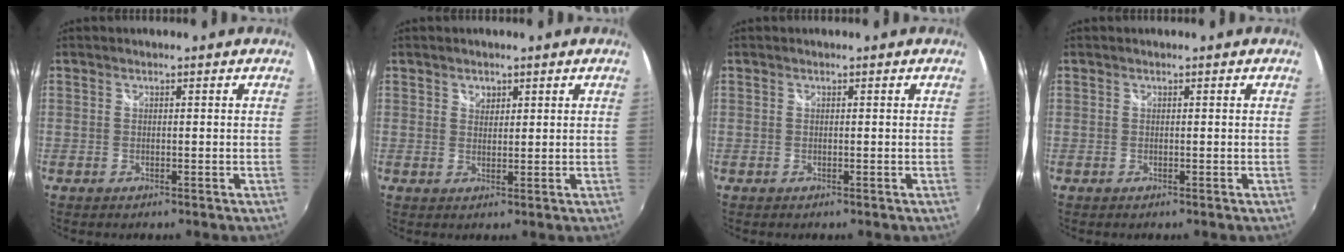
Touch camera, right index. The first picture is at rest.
{"total": 1.9, "force": [1.1, 1.5, 0.6], "torque": [-0.004, 0.004, 0.018]}
{"total": 0.0}
{"total": 0.0}